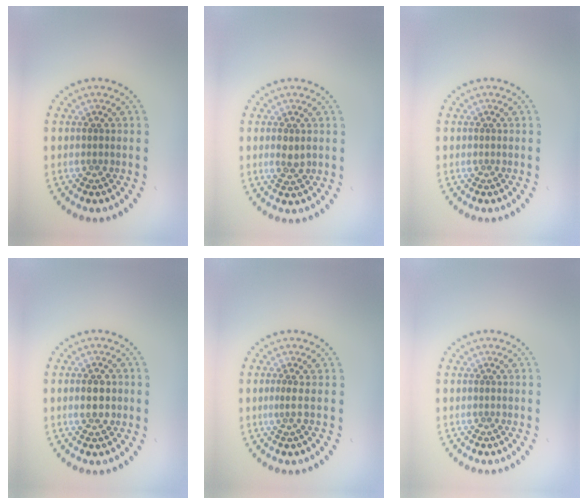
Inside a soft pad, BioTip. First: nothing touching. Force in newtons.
{"total": 1.6, "press": 1.5, "slide": 0.3}
{"total": 0.0}
{"total": 2.8, "press": 2.8, "slide": 0.1}
{"total": 0.6, "press": 0.1, "slide": 0.6}
{"total": 0.0}